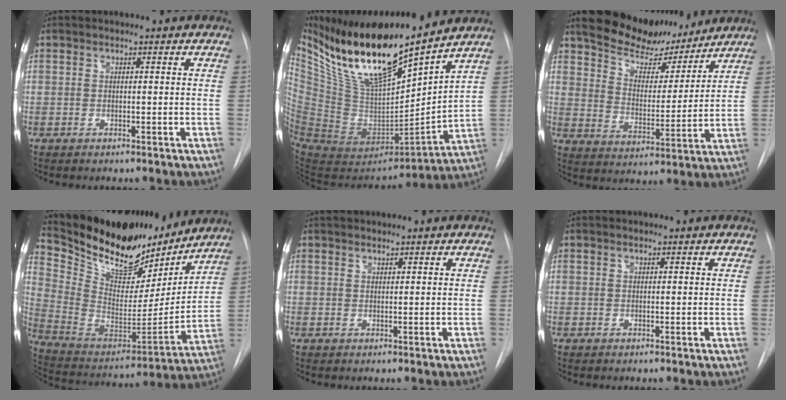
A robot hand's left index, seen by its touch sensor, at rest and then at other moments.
{"total": 23.6, "force": [17.9, 3.9, 14.9], "torque": [-0.275, -0.017, 0.333]}
{"total": 11.9, "force": [10.8, 3.7, 3.5], "torque": [-0.056, -0.002, 0.180]}
{"total": 23.1, "force": [19.8, 7.3, 9.4], "torque": [-0.182, -0.027, 0.324]}
{"total": 2.2, "force": [2.1, 0.3, 0.7], "torque": [-0.005, 0.019, 0.035]}
{"total": 0.5, "force": [0.5, 0.0, 0.2], "torque": [-0.003, 0.008, 0.009]}